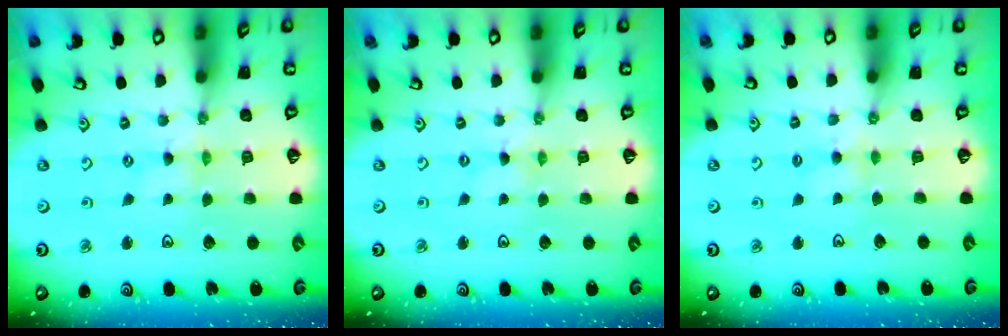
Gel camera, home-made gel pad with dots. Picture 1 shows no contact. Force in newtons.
{"total": 0.0}
{"total": 4.2, "press": 4.1, "slide": 0.4}